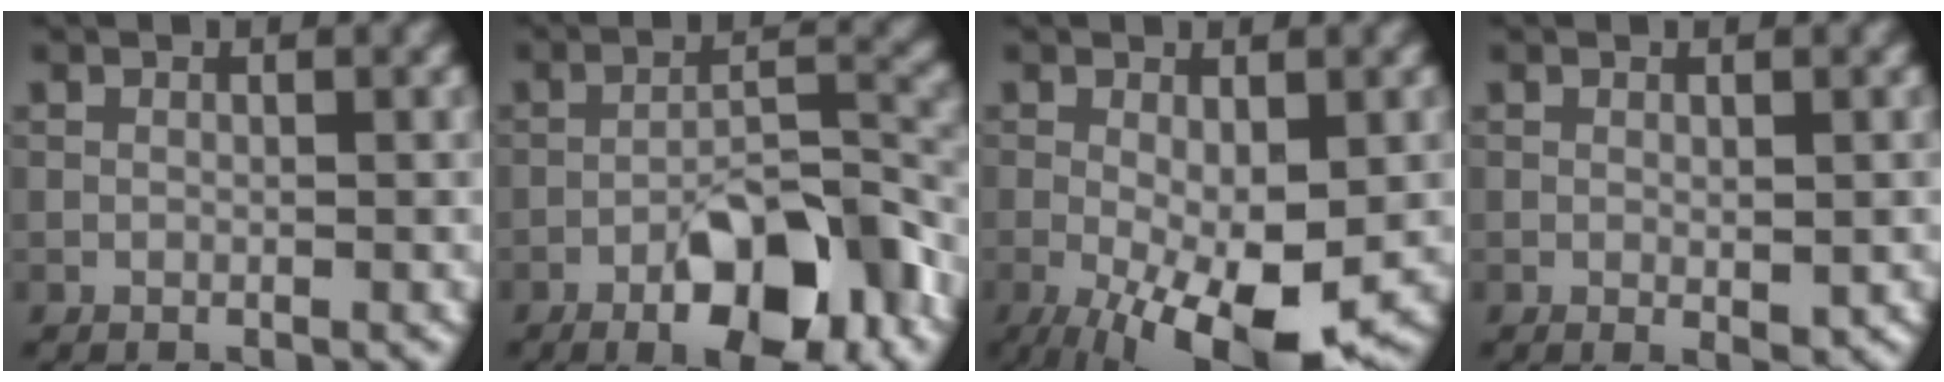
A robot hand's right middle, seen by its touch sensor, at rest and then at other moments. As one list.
[{"total": 9.0, "force": [-5.1, 2.9, 6.8], "torque": [-0.100, 0.013, -0.081]}, {"total": 9.6, "force": [-3.0, 3.5, 8.4], "torque": [-0.157, -0.029, -0.035]}, {"total": 1.2, "force": [0.0, 0.3, 1.1], "torque": [-0.014, -0.004, -0.001]}]